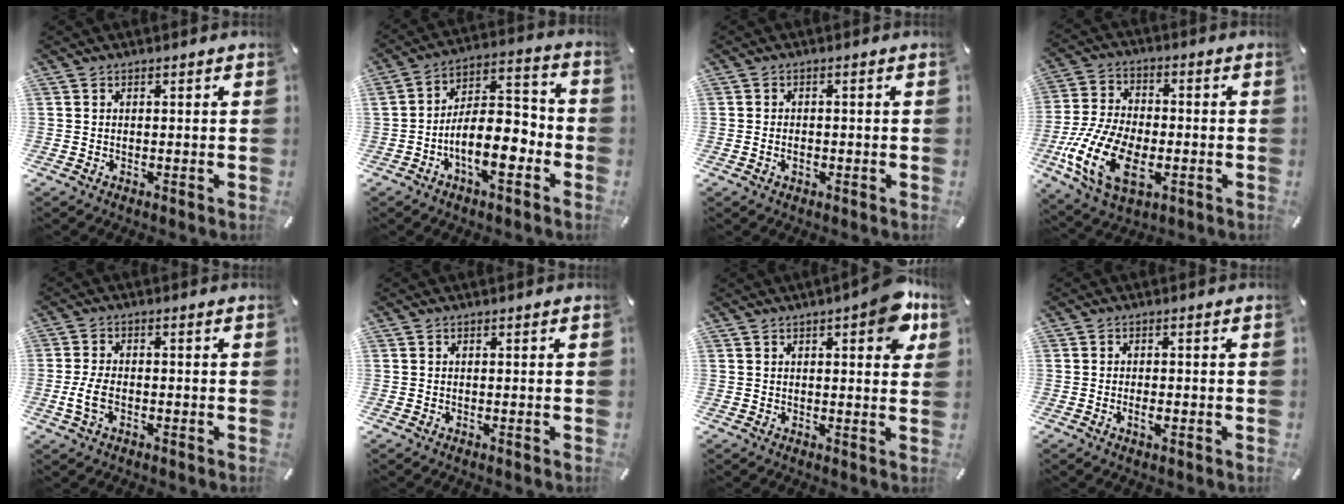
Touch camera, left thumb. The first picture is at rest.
{"total": 12.9, "force": [-5.6, 6.1, 10.0], "torque": [-0.162, 0.015, -0.100]}
{"total": 1.6, "force": [-0.5, 1.0, 1.1], "torque": [-0.020, 0.004, -0.009]}
{"total": 16.0, "force": [-5.6, 9.4, 11.8], "torque": [-0.266, 0.007, -0.102]}
{"total": 4.6, "force": [-1.4, 2.5, 3.5], "torque": [-0.077, 0.004, -0.026]}
{"total": 0.0}
{"total": 7.8, "force": [3.5, 2.8, 6.3], "torque": [-0.077, -0.010, 0.054]}
{"total": 2.4, "force": [-0.6, 0.7, 2.2], "torque": [-0.036, 0.001, -0.011]}